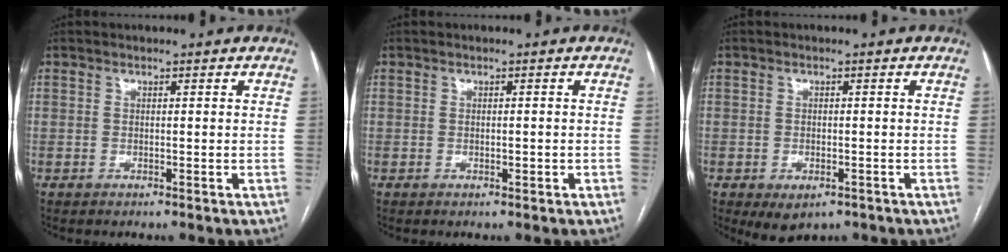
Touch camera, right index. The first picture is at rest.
{"total": 0.9, "force": [-0.3, 0.3, 0.9], "torque": [-0.017, -0.001, -0.002]}
{"total": 3.9, "force": [-2.1, 2.3, 2.4], "torque": [-0.034, -0.005, -0.020]}